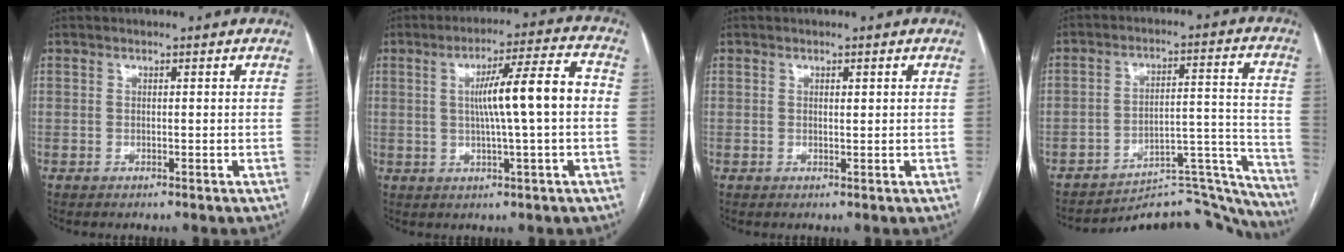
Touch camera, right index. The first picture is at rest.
{"total": 10.3, "force": [0.3, -0.2, 10.3], "torque": [-0.163, 0.014, 0.004]}
{"total": 0.6, "force": [0.3, 0.2, 0.4], "torque": [-0.009, -0.001, 0.004]}
{"total": 20.2, "force": [-19.8, 3.6, 1.7], "torque": [0.011, 0.073, -0.250]}